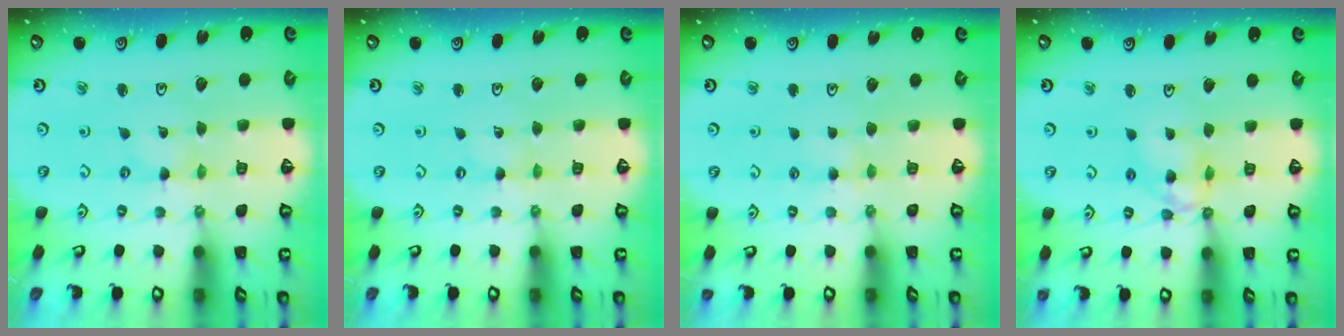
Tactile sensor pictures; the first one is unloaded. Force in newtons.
{"total": 0.0}
{"total": 2.9, "press": 2.8, "slide": 0.6}
{"total": 9.3, "press": 9.3, "slide": 0.7}